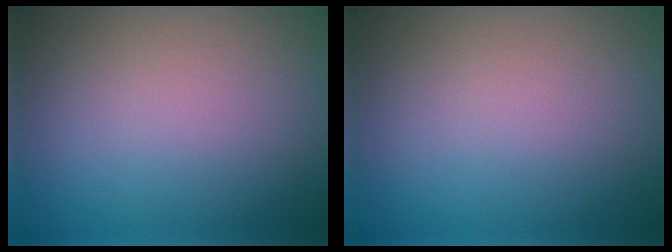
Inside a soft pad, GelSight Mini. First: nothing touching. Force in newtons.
{"total": 0.0}